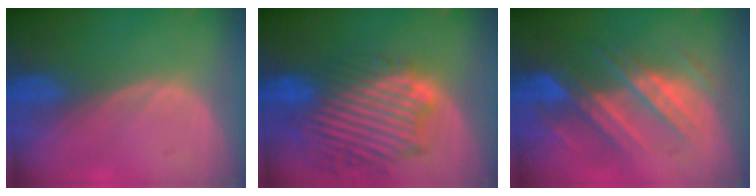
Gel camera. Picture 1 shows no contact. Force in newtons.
{"total": 13.6, "press": 11.7, "slide": 6.8}
{"total": 8.8, "press": 7.9, "slide": 3.7}